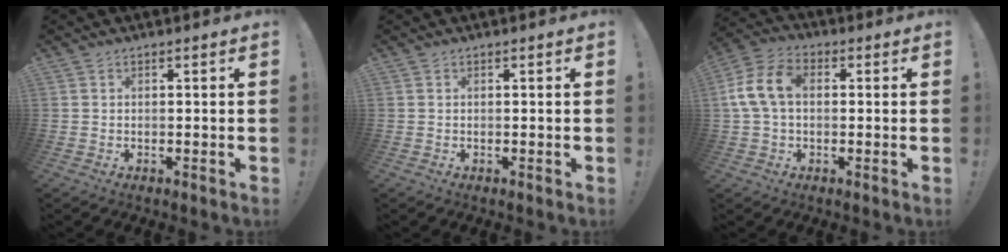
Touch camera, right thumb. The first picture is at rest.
{"total": 0.0}
{"total": 11.4, "force": [1.0, 7.5, 8.5], "torque": [-0.174, 0.016, 0.022]}